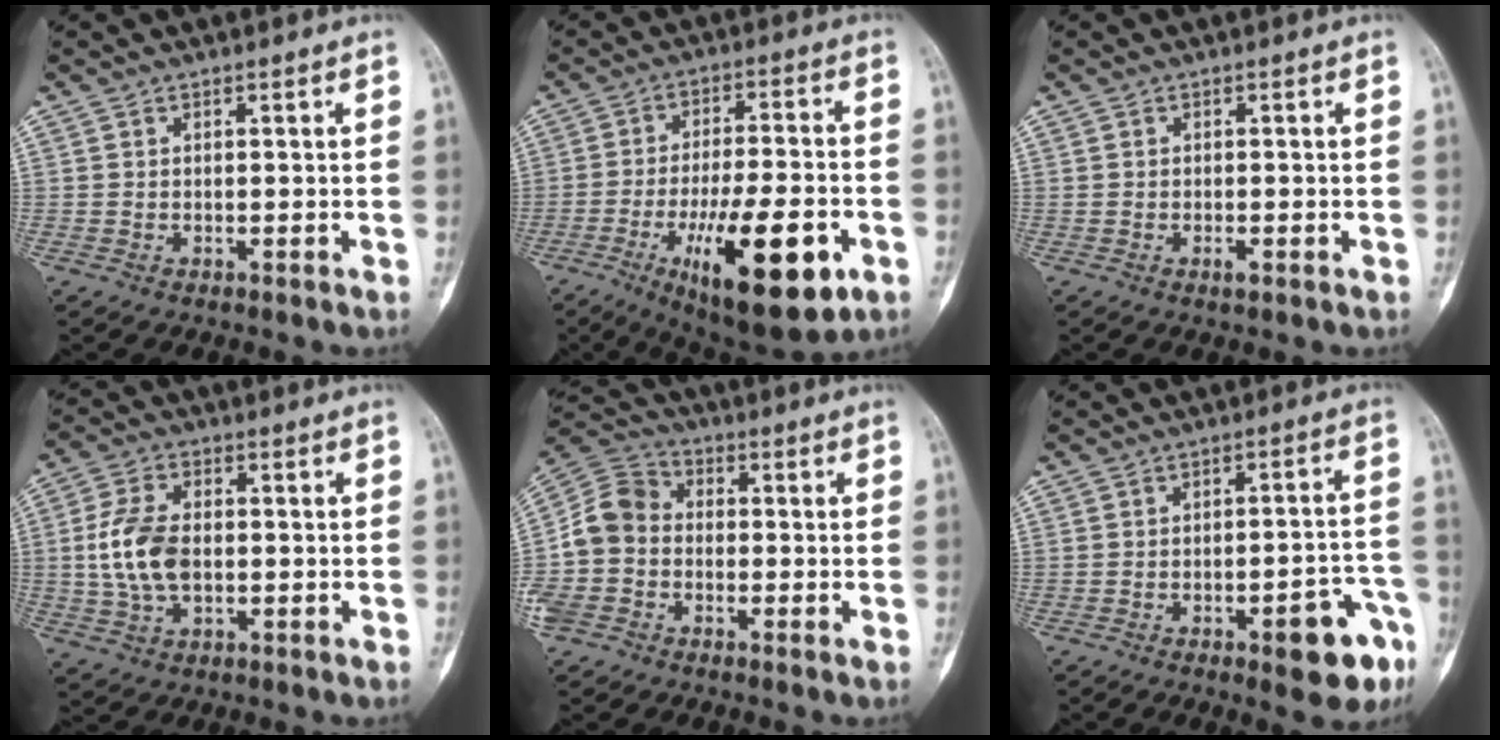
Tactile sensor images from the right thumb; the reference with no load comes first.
{"total": 20.0, "force": [-7.7, 6.3, 17.3], "torque": [-0.265, 0.015, -0.109]}
{"total": 1.2, "force": [-0.5, 0.5, 0.9], "torque": [-0.012, 0.001, -0.007]}
{"total": 9.9, "force": [-0.5, 5.9, 7.9], "torque": [-0.161, 0.009, -0.011]}
{"total": 12.0, "force": [-3.1, 9.9, 6.0], "torque": [-0.125, 0.040, -0.068]}
{"total": 11.3, "force": [-5.7, 3.6, 9.1], "torque": [-0.089, 0.040, -0.066]}